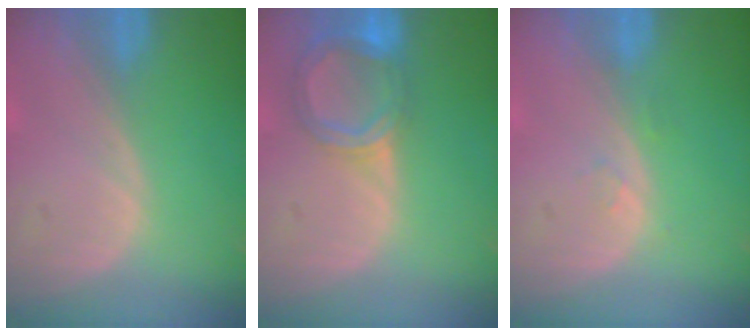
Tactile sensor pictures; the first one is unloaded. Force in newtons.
{"total": 6.3, "press": 5.8, "slide": 2.4}
{"total": 1.1, "press": 1.0, "slide": 0.1}